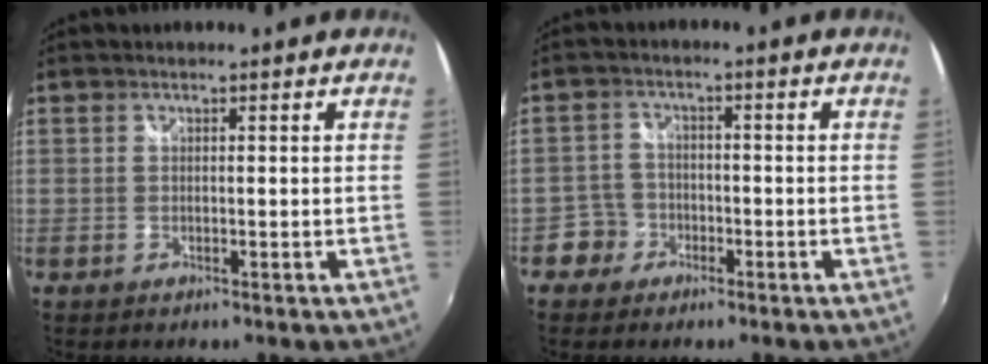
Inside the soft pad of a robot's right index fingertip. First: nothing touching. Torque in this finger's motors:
{"motor_torque": [-0.82, 0.47, -0.94, -0.21]}